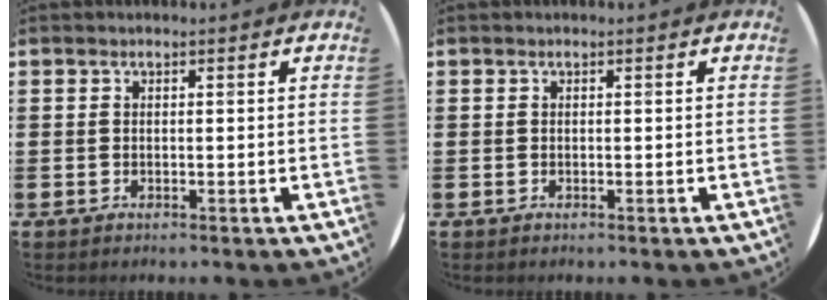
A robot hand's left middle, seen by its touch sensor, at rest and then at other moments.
{"total": 0.0}